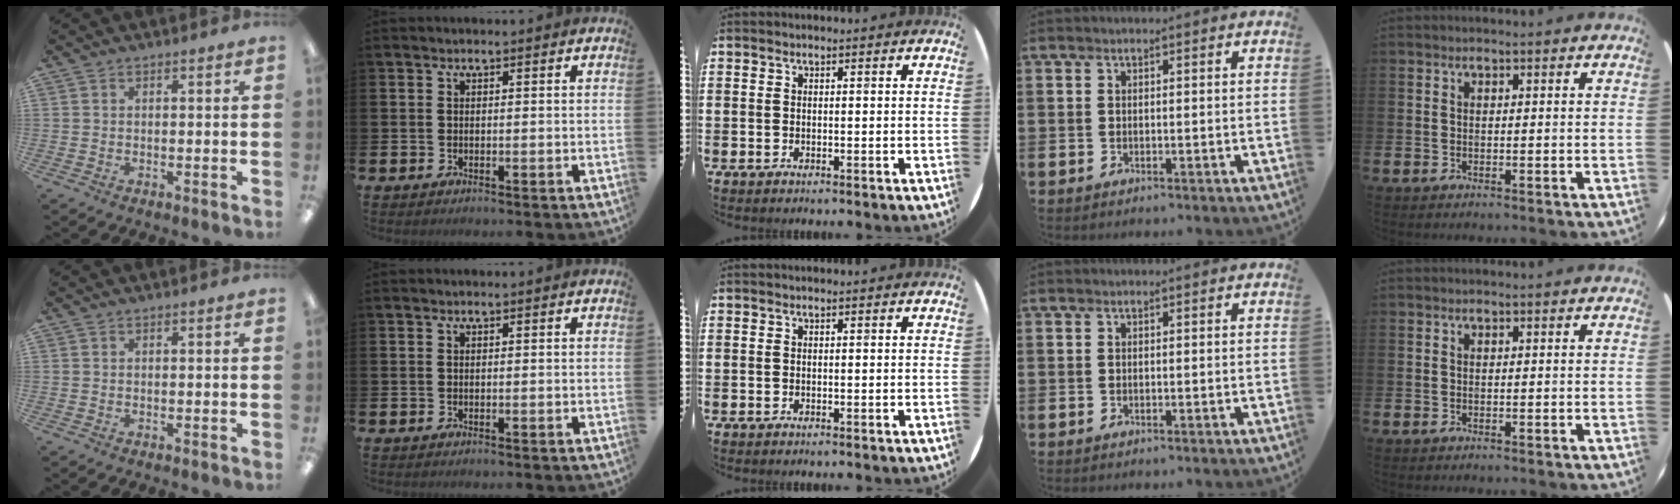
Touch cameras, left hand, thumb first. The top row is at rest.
{}